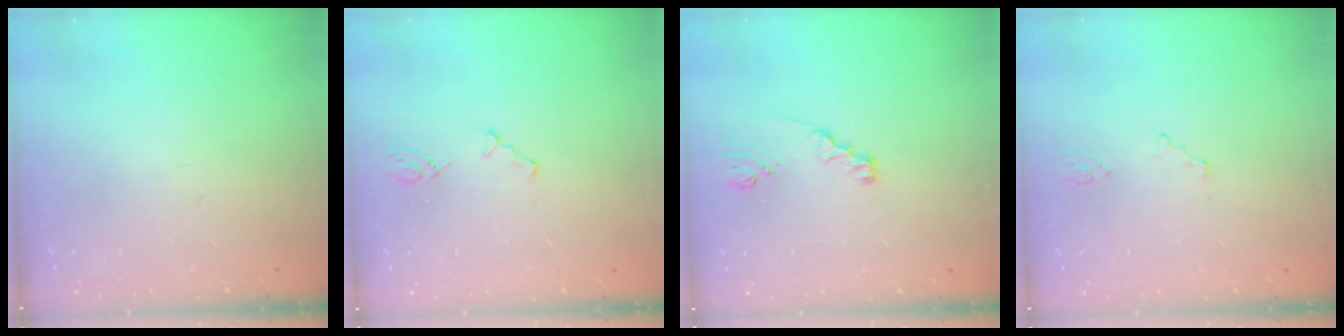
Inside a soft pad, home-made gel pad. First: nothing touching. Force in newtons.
{"total": 1.8, "press": 1.7, "slide": 0.4}
{"total": 2.1, "press": 2.1, "slide": 0.2}
{"total": 0.0}